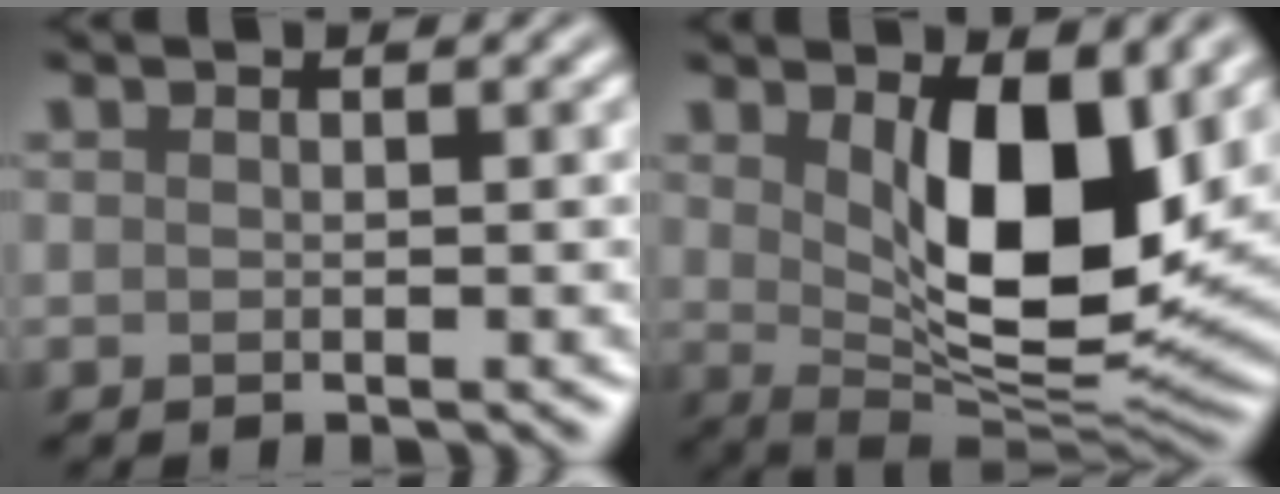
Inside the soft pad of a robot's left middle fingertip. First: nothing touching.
{"total": 9.8, "force": [2.4, 4.2, 8.5], "torque": [-0.133, -0.020, 0.047]}